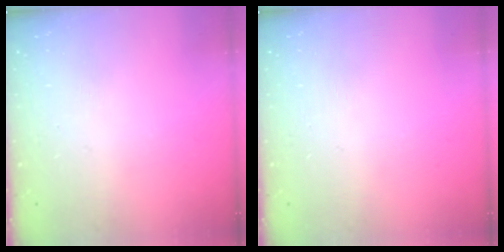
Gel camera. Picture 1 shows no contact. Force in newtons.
{"total": 0.0}